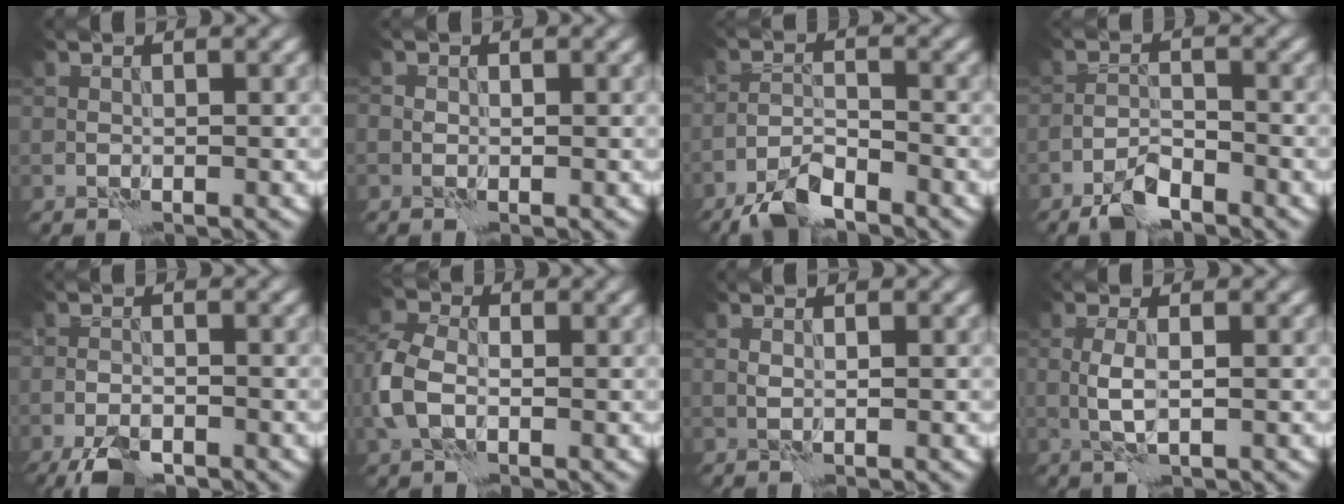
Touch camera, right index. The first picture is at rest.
{"total": 0.6, "force": [-0.1, 0.6, 0.1], "torque": [0.002, -0.001, -0.002]}
{"total": 4.6, "force": [-3.7, 1.3, 2.4], "torque": [-0.047, -0.001, -0.077]}
{"total": 3.3, "force": [-2.6, 1.1, 1.8], "torque": [-0.035, 0.003, -0.057]}
{"total": 4.2, "force": [-3.1, 1.5, 2.4], "torque": [-0.044, -0.007, -0.063]}
{"total": 4.1, "force": [-1.1, 2.7, 2.9], "torque": [-0.079, 0.007, -0.034]}
{"total": 0.6, "force": [0.3, 0.2, 0.4], "torque": [-0.012, 0.001, 0.006]}
{"total": 2.1, "force": [0.1, 0.6, 2.0], "torque": [-0.049, 0.000, 0.002]}